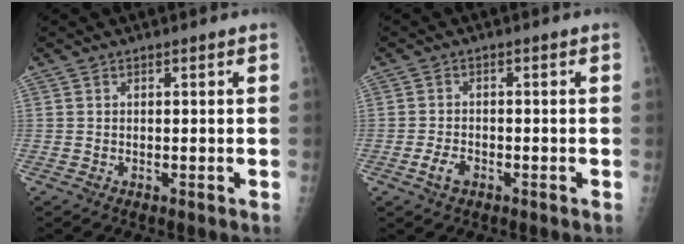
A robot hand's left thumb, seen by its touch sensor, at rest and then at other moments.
{"total": 3.0, "force": [-1.5, 1.8, 1.9], "torque": [-0.036, 0.006, -0.026]}